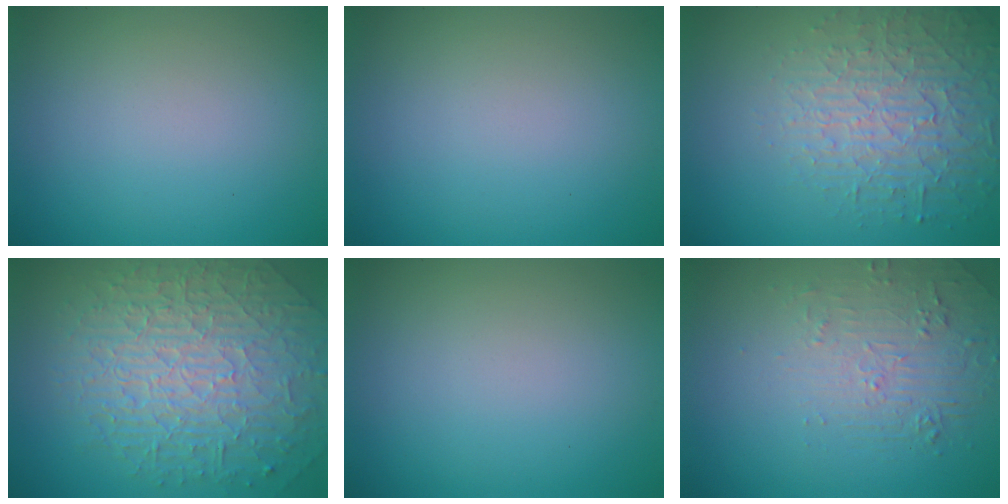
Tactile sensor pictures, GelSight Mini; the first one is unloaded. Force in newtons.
{"total": 0.0}
{"total": 4.2, "press": 4.1, "slide": 0.9}
{"total": 10.1, "press": 6.5, "slide": 7.7}
{"total": 0.0}
{"total": 2.2, "press": 1.3, "slide": 1.8}